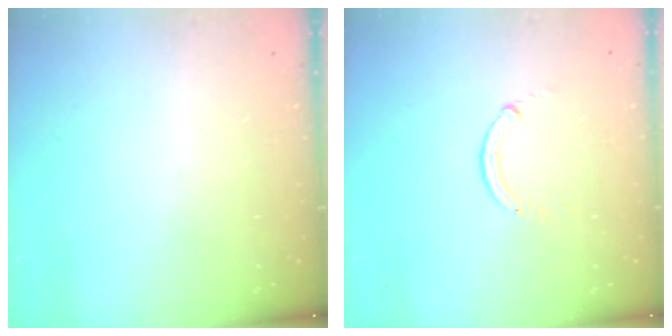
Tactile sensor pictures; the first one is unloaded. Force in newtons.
{"total": 0.0}